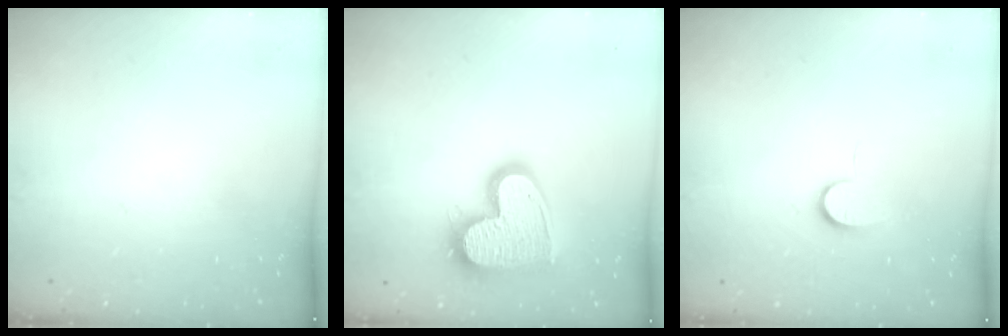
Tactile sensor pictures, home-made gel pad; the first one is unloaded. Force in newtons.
{"total": 18.3, "press": 18.3, "slide": 1.3}
{"total": 6.6, "press": 6.6, "slide": 0.7}